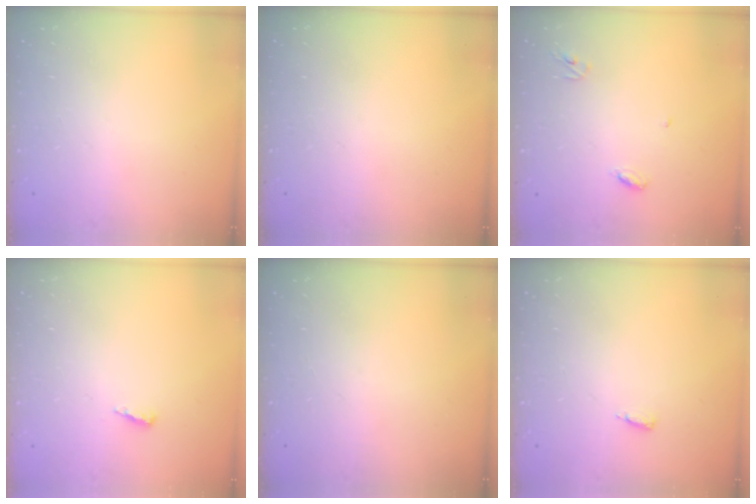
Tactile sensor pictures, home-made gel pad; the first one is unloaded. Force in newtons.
{"total": 0.0}
{"total": 3.9, "press": 3.9, "slide": 0.3}
{"total": 2.5, "press": 2.5, "slide": 0.2}
{"total": 0.0}
{"total": 4.3, "press": 4.2, "slide": 1.0}